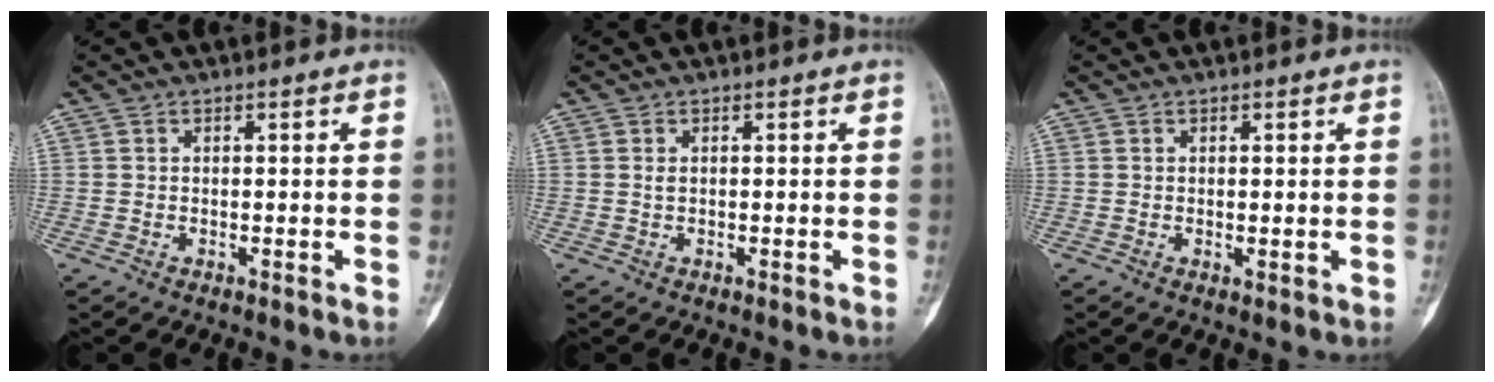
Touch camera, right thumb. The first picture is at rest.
{"total": 0.6, "force": [0.0, 0.3, 0.5], "torque": [-0.010, 0.000, -0.001]}
{"total": 0.8, "force": [0.2, 0.4, 0.6], "torque": [-0.004, -0.002, 0.005]}